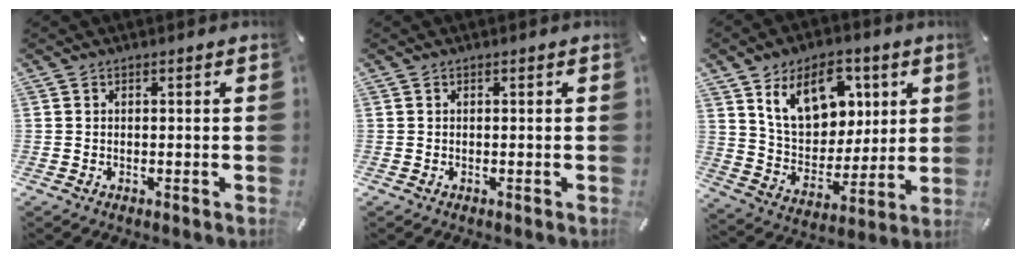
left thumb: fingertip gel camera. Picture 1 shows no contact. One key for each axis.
{"total": 0.0}
{"total": 15.8, "fx": 7.9, "fy": 11.0, "fz": 8.0, "tx": -0.139, "ty": -0.026, "tz": 0.153}